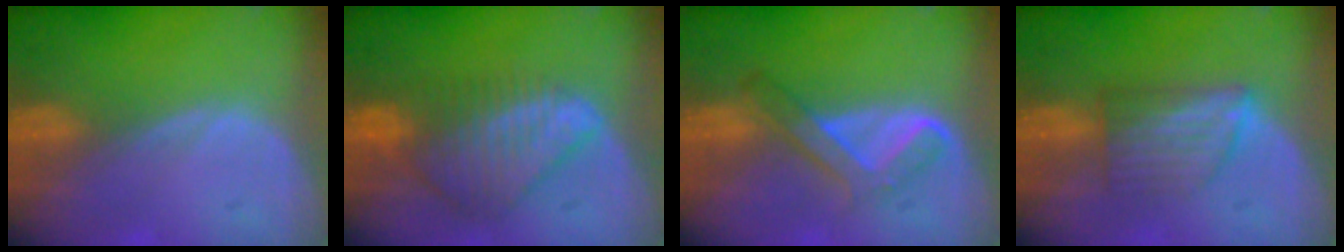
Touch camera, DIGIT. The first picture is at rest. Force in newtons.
{"total": 8.7, "press": 7.6, "slide": 4.3}
{"total": 5.3, "press": 5.0, "slide": 1.9}
{"total": 6.0, "press": 5.6, "slide": 2.2}